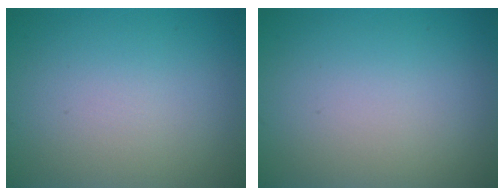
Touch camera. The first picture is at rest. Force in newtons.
{"total": 0.0}